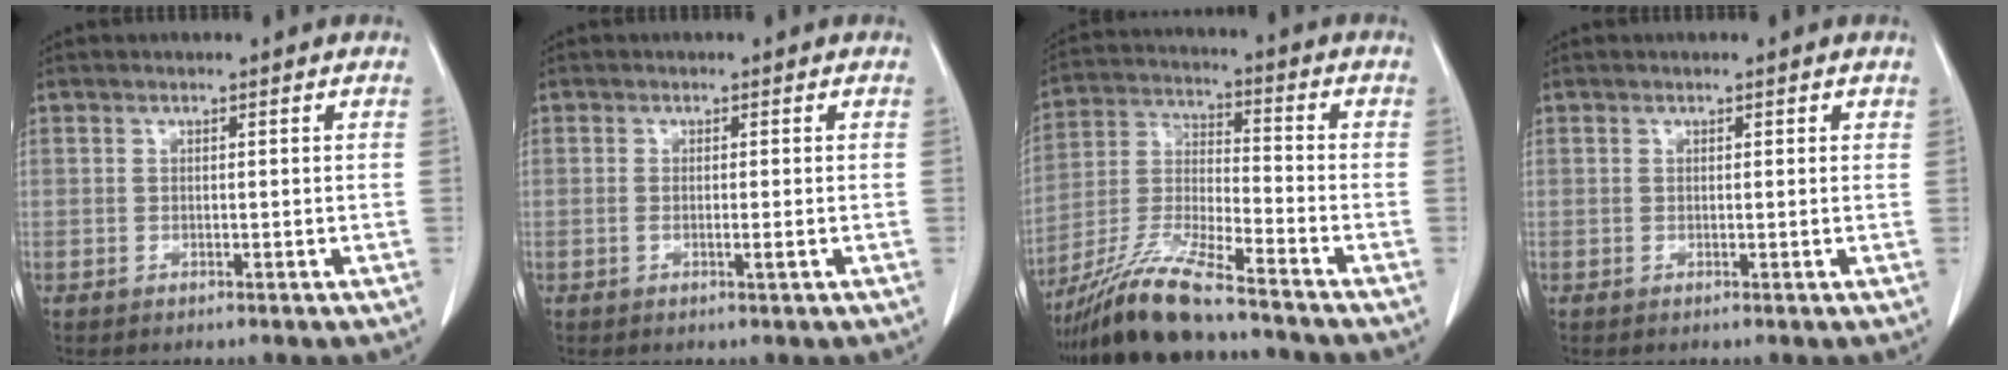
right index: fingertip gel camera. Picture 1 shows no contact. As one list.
[{"total": 1.3, "force": [-0.3, 0.0, 1.3], "torque": [-0.024, -0.003, -0.005]}, {"total": 13.3, "force": [-11.1, 0.5, 7.3], "torque": [-0.151, -0.023, -0.205]}, {"total": 0.5, "force": [0.4, 0.3, 0.2], "torque": [0.000, 0.000, 0.001]}]